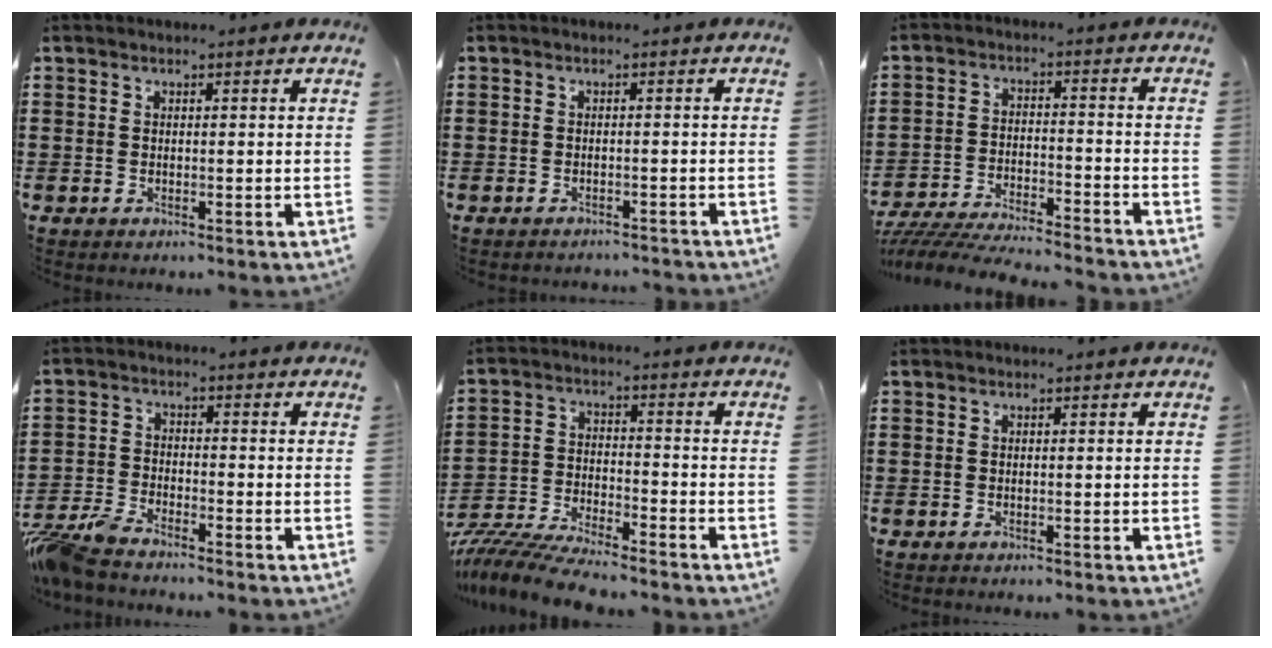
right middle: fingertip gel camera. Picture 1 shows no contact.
{"total": 1.3, "force": [-1.2, 0.2, -0.1], "torque": [-0.001, 0.004, -0.028]}
{"total": 5.7, "force": [-5.6, 0.4, 1.3], "torque": [-0.031, 0.000, -0.112]}
{"total": 5.1, "force": [-4.8, 0.6, 1.7], "torque": [-0.064, -0.012, -0.101]}
{"total": 7.2, "force": [-7.0, 0.2, 1.7], "torque": [-0.040, -0.001, -0.139]}
{"total": 0.0}